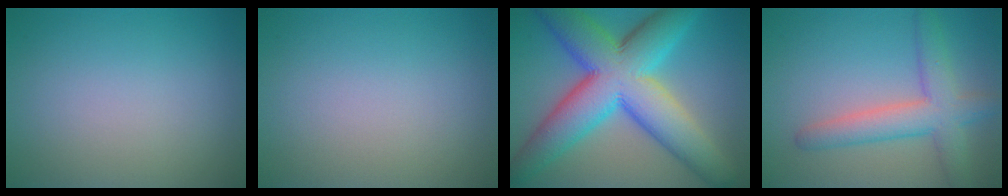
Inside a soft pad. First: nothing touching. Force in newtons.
{"total": 0.0}
{"total": 13.1, "press": 13.1, "slide": 0.2}
{"total": 5.2, "press": 5.2, "slide": 0.2}